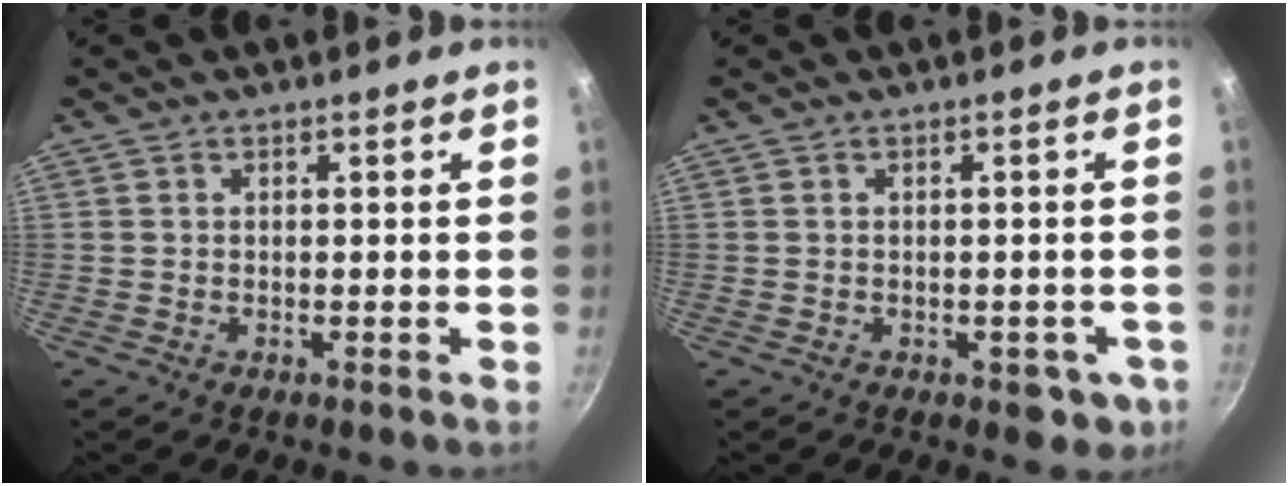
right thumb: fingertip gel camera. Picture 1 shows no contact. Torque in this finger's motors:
{"motor_torque": [-0.06, 0.08, 0.14, 0.03, 0.00]}